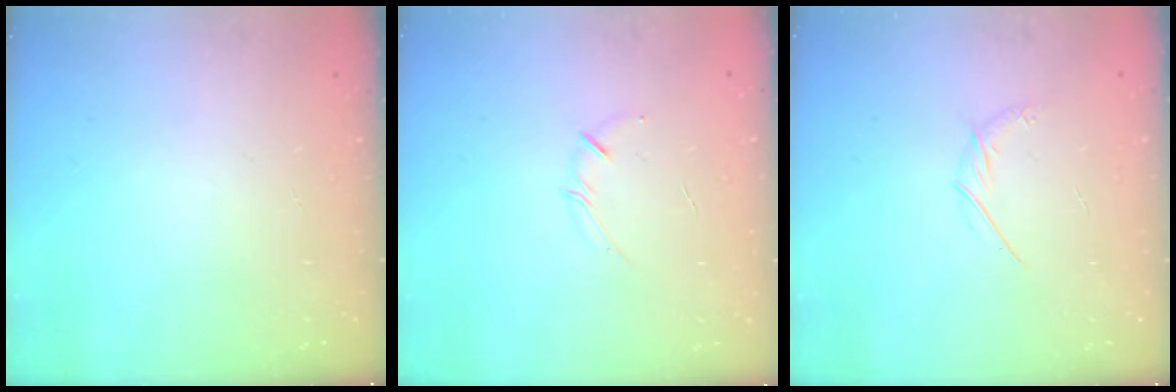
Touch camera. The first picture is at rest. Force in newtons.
{"total": 3.3, "press": 3.2, "slide": 0.6}
{"total": 3.3, "press": 3.2, "slide": 0.7}